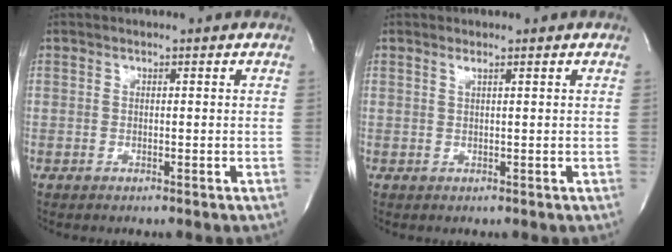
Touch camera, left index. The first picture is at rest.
{"total": 0.9, "force": [0.5, -0.3, 0.6], "torque": [-0.025, -0.003, 0.016]}